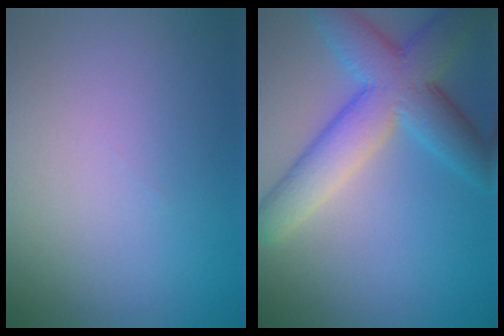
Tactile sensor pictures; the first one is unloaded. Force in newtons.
{"total": 8.2, "press": 8.2, "slide": 0.1}